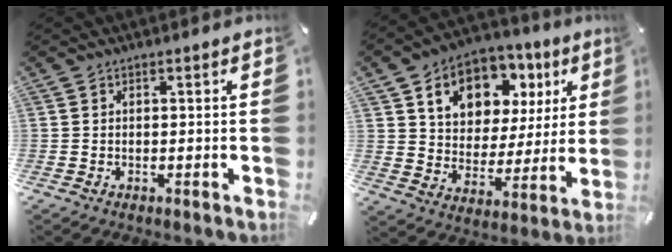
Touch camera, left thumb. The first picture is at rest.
{"total": 14.0, "force": [6.9, 10.4, 6.2], "torque": [-0.103, -0.032, 0.124]}